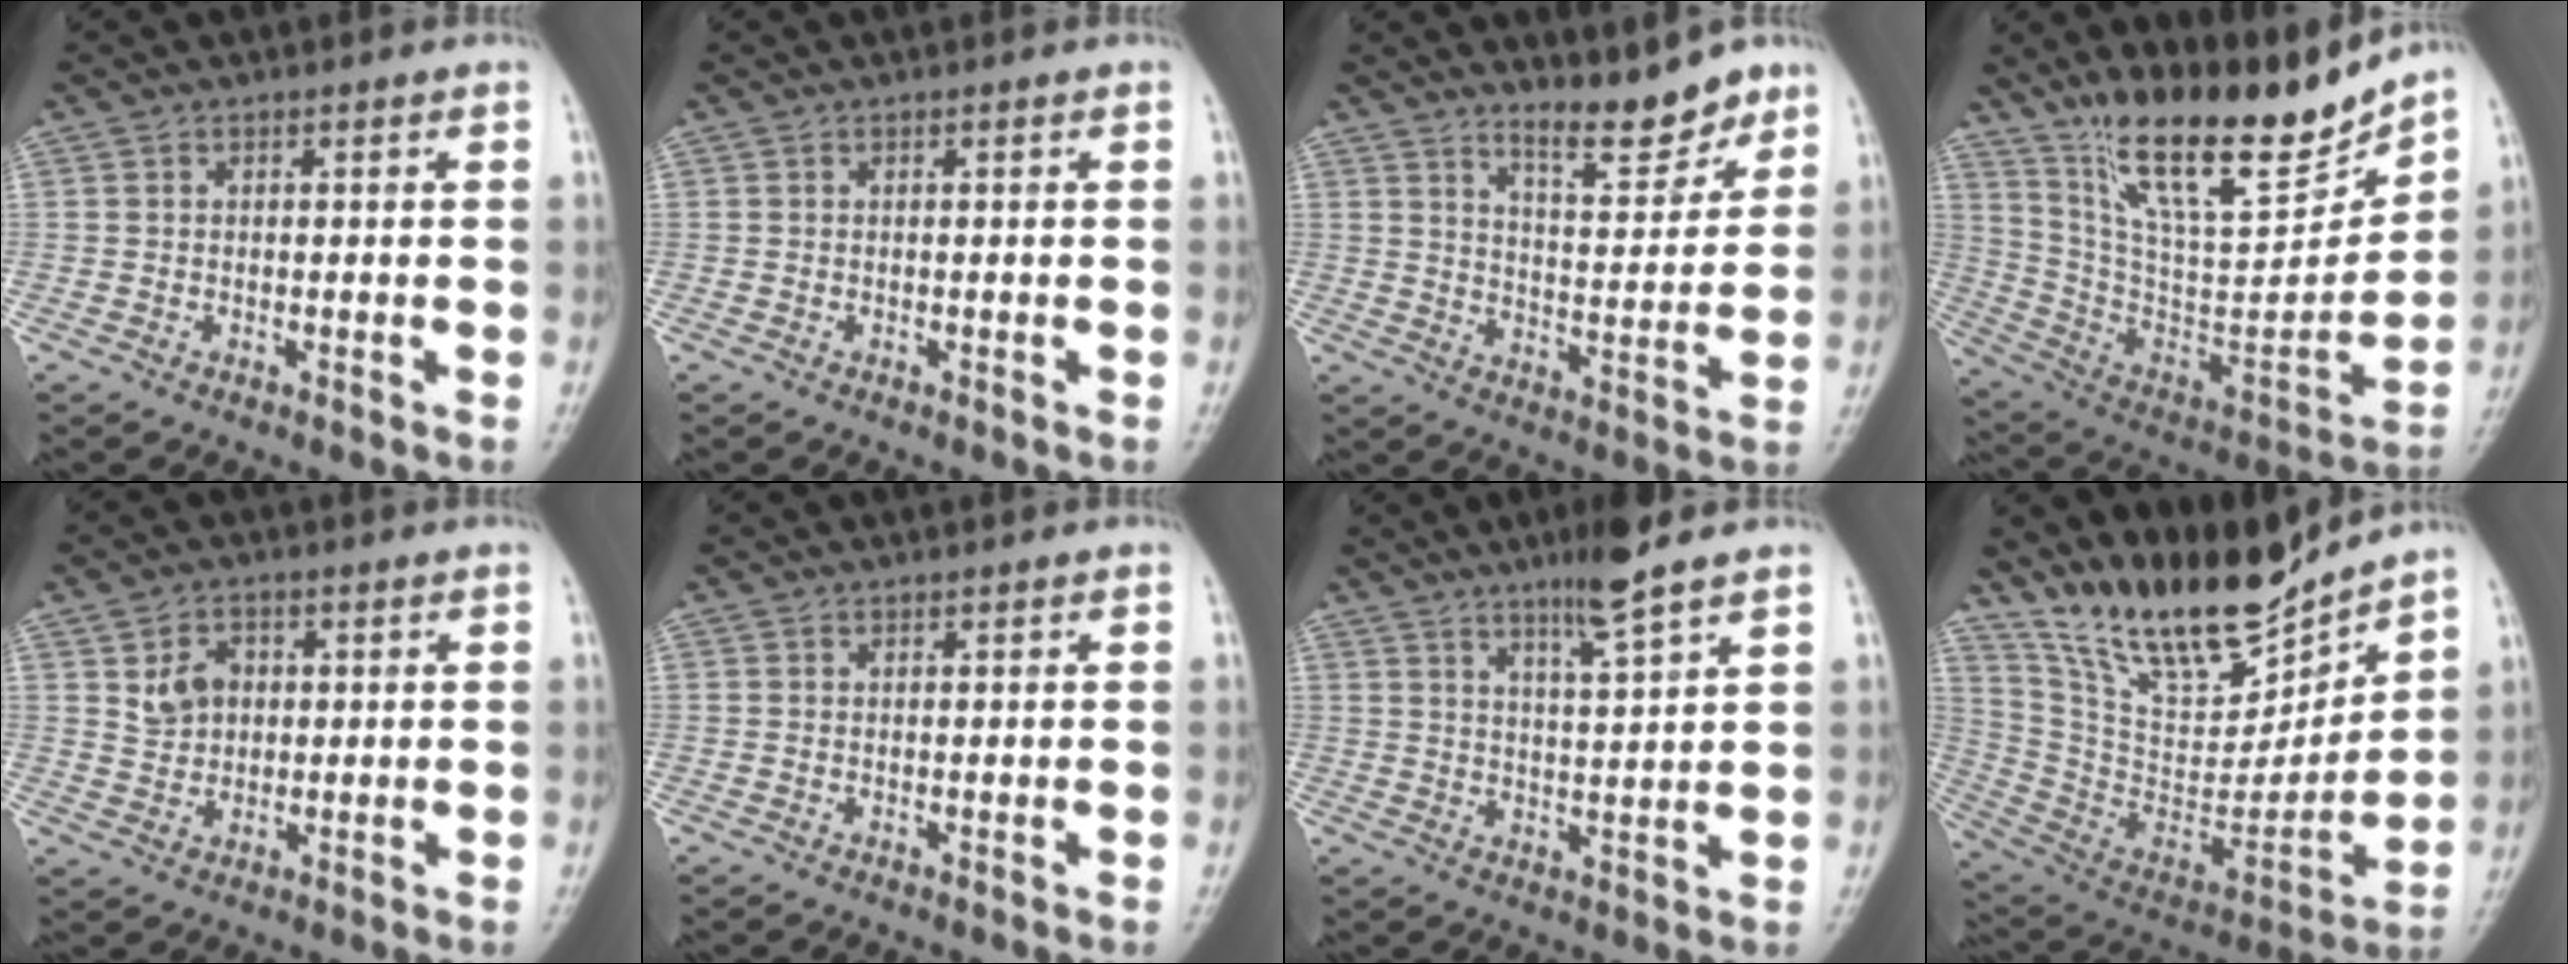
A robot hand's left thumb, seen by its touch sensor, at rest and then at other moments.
{"total": 0.0}
{"total": 8.9, "force": [7.4, 2.5, 4.3], "torque": [-0.045, -0.065, 0.123]}
{"total": 22.9, "force": [17.3, 5.9, 13.7], "torque": [-0.191, -0.090, 0.307]}
{"total": 5.5, "force": [1.4, 4.3, 3.2], "torque": [-0.031, -0.006, 0.026]}
{"total": 0.0}
{"total": 7.3, "force": [5.2, 0.1, 5.2], "torque": [-0.087, -0.035, 0.090]}
{"total": 21.4, "force": [17.6, 6.4, 10.4], "torque": [-0.137, -0.097, 0.323]}